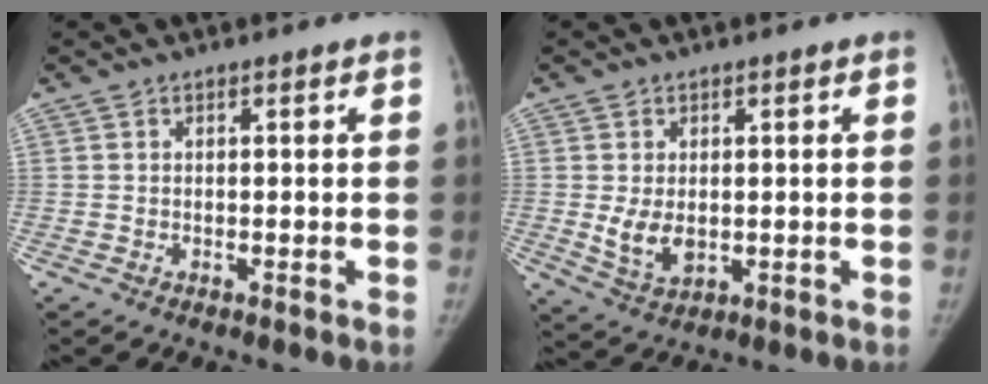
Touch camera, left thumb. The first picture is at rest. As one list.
[{"total": 5.7, "force": [-0.1, 3.9, 4.2], "torque": [-0.066, -0.014, 0.012]}]